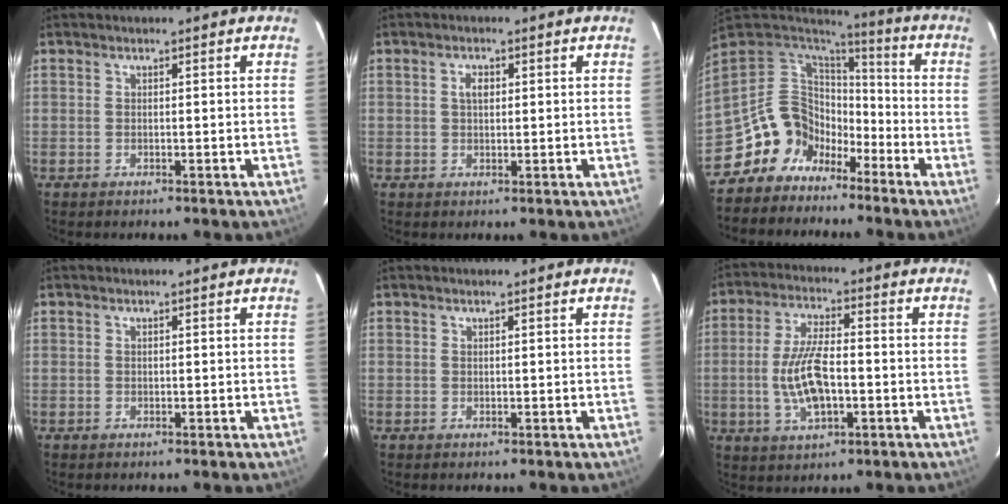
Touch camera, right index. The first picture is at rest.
{"total": 2.3, "force": [0.6, 1.4, 1.7], "torque": [-0.030, 0.006, 0.010]}
{"total": 12.8, "force": [-8.3, 9.0, 3.7], "torque": [-0.091, 0.026, -0.148]}
{"total": 0.0}
{"total": 0.0}
{"total": 10.3, "force": [-1.9, 4.1, 9.2], "torque": [-0.187, -0.001, -0.032]}